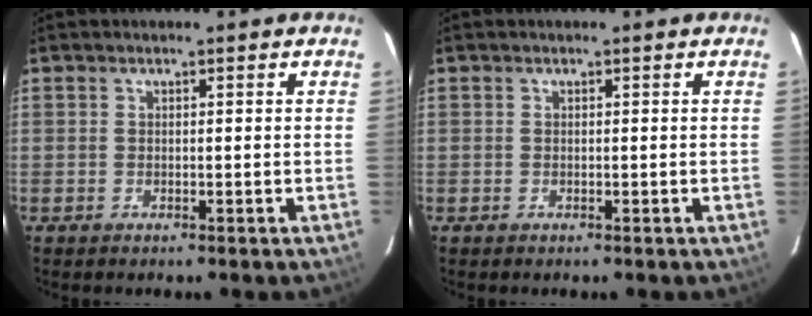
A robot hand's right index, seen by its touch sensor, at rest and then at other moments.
{"total": 0.0}